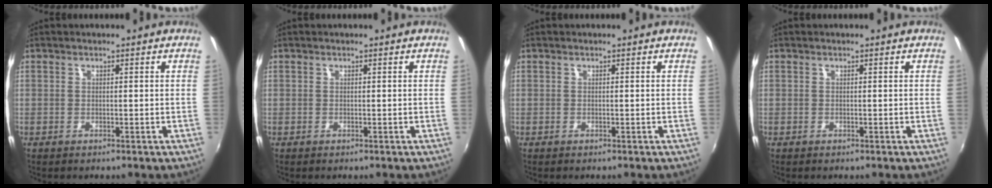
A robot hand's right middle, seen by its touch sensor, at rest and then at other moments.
{"total": 0.0}
{"total": 0.0}
{"total": 0.0}